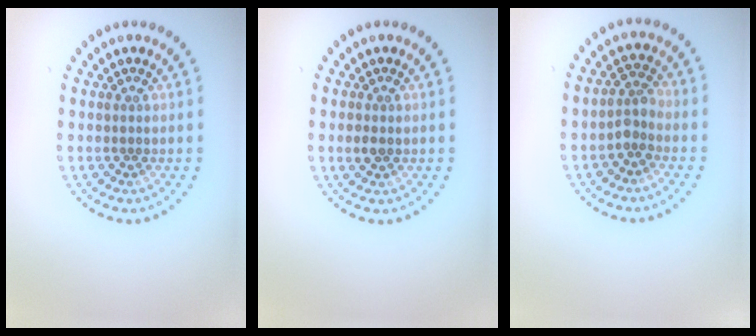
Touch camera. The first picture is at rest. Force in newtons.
{"total": 1.2, "press": 1.2, "slide": 0.2}
{"total": 1.9, "press": 1.5, "slide": 1.2}